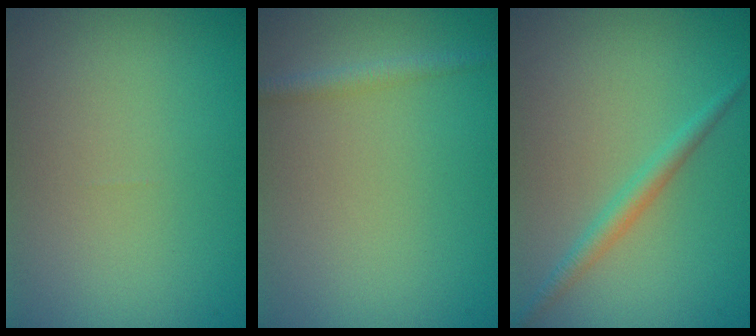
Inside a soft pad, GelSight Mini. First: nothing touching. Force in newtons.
{"total": 1.3, "press": 1.3, "slide": 0.0}
{"total": 1.9, "press": 1.9, "slide": 0.1}